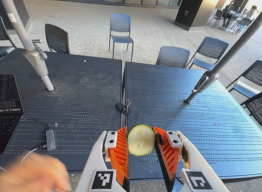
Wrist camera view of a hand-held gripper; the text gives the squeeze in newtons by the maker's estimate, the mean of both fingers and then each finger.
{"total": 8.0, "left": 7.9, "right": 8.0}